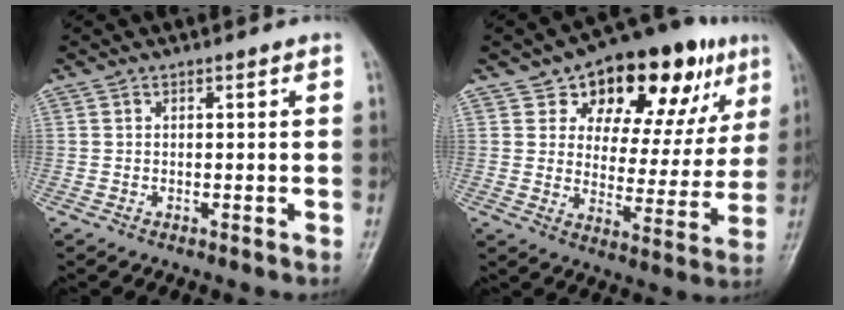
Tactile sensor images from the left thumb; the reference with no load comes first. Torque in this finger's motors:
{"motor_torque": [-0.07, 0.33, 0.10, -0.34, 0.14]}